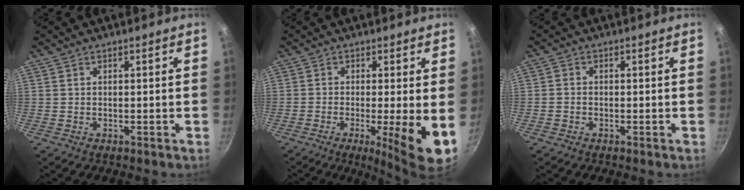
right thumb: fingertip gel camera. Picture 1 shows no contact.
{"total": 9.4, "force": [-1.8, 1.0, 9.1], "torque": [-0.141, -0.012, -0.027]}
{"total": 1.1, "force": [-0.7, 0.7, 0.4], "torque": [-0.009, 0.005, -0.017]}